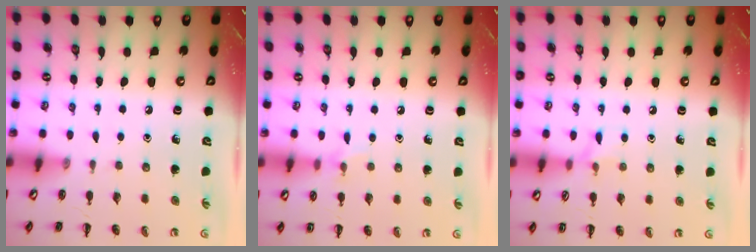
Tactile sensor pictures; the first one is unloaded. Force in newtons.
{"total": 5.1, "press": 4.9, "slide": 1.5}
{"total": 5.5, "press": 5.1, "slide": 2.1}